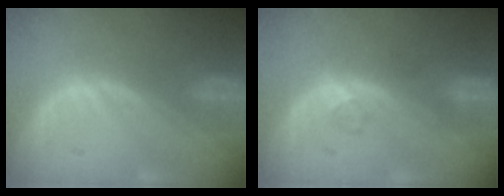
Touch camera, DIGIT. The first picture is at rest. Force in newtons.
{"total": 2.1, "press": 2.1, "slide": 0.2}